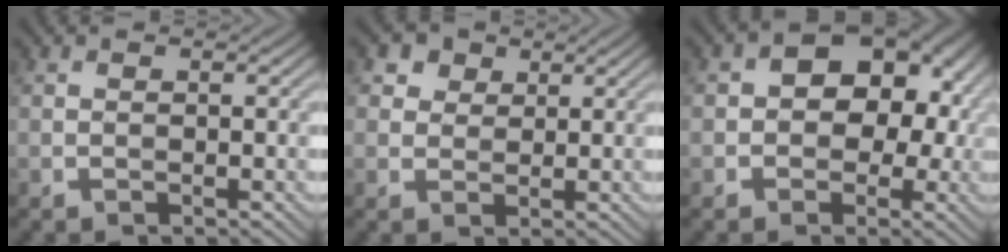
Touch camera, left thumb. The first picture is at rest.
{"total": 4.3, "force": [2.6, 3.0, 1.5], "torque": [-0.041, -0.002, 0.051]}
{"total": 10.7, "force": [0.8, 7.9, 7.1], "torque": [-0.062, 0.021, -0.007]}